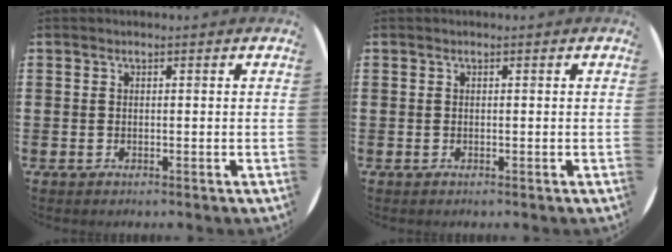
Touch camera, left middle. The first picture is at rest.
{"total": 0.0}